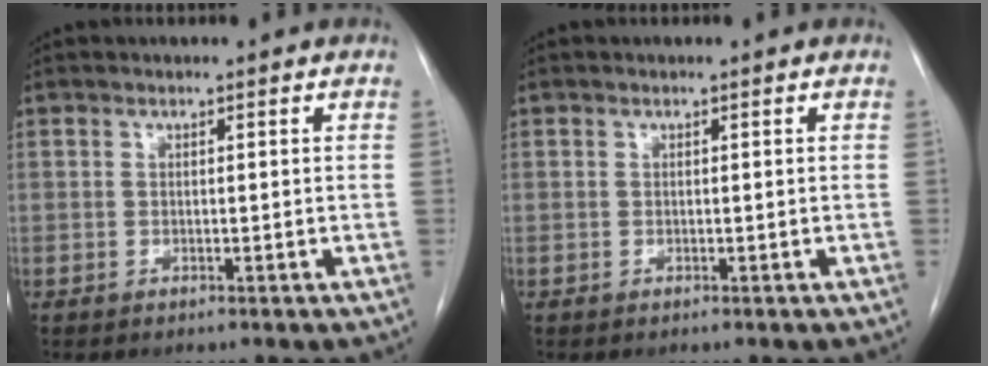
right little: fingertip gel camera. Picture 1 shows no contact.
{"total": 0.0}